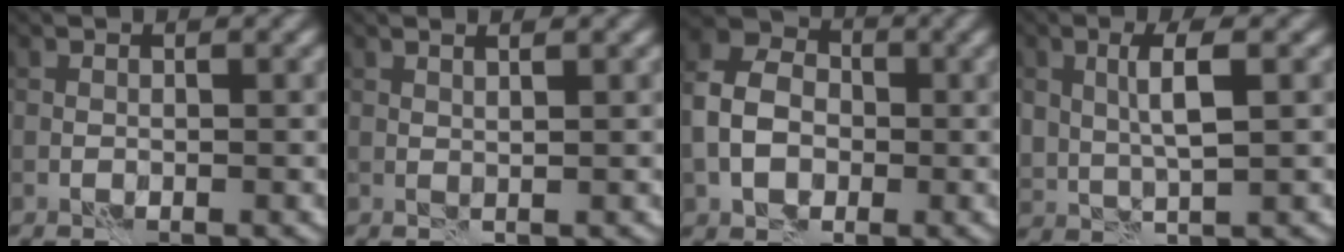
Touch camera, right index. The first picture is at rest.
{"total": 1.4, "force": [0.8, 0.3, 1.1], "torque": [-0.015, -0.002, 0.007]}
{"total": 6.3, "force": [-1.1, 4.9, 3.9], "torque": [-0.085, 0.008, -0.029]}
{"total": 3.6, "force": [1.0, 1.3, 3.2], "torque": [-0.067, 0.004, 0.021]}